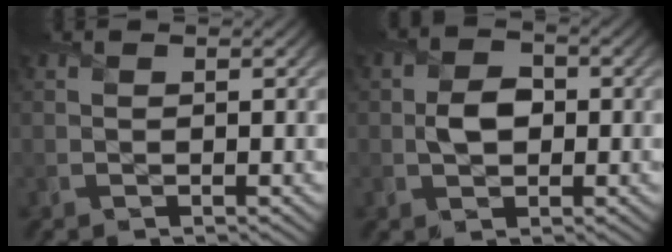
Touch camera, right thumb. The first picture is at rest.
{"total": 3.2, "force": [-0.2, 2.5, 2.1], "torque": [-0.044, -0.005, -0.005]}